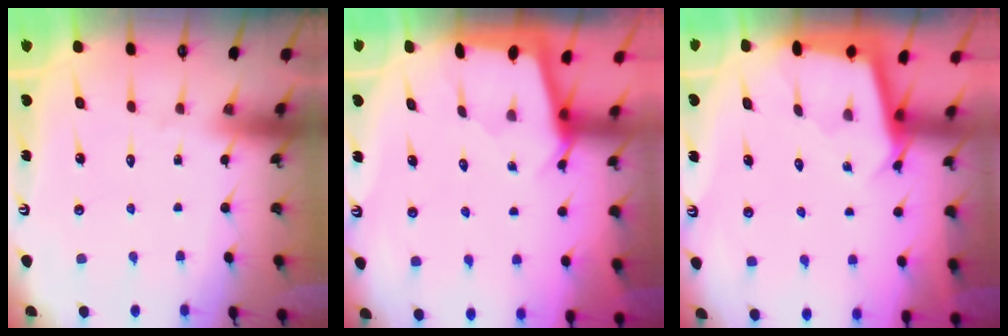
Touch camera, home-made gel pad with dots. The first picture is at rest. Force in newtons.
{"total": 2.2, "press": 2.2, "slide": 0.3}
{"total": 2.4, "press": 2.4, "slide": 0.2}